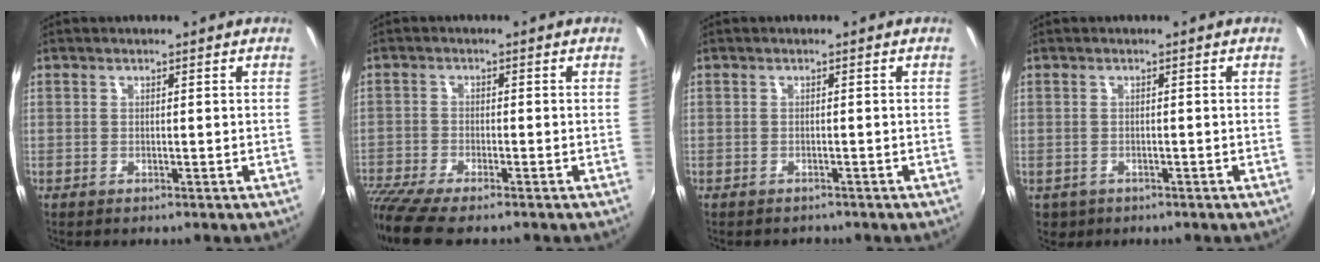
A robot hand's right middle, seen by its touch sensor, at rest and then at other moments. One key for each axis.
{"total": 9.7, "fx": -8.0, "fy": 1.4, "fz": 5.4, "tx": -0.138, "ty": -0.044, "tz": -0.145}
{"total": 1.4, "fx": -1.2, "fy": 0.8, "fz": 0.3, "tx": -0.009, "ty": -0.005, "tz": -0.016}
{"total": 2.8, "fx": -1.1, "fy": 2.3, "fz": 1.1, "tx": -0.027, "ty": -0.004, "tz": -0.011}